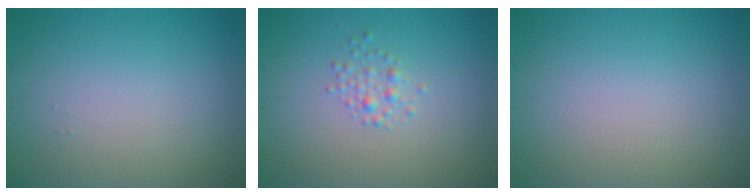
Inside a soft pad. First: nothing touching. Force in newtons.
{"total": 1.3, "press": 1.3, "slide": 0.0}
{"total": 0.0}